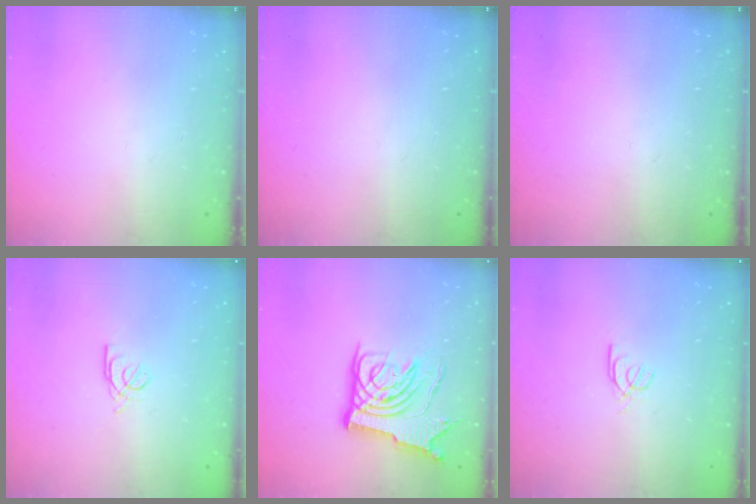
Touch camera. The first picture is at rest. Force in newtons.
{"total": 0.0}
{"total": 0.0}
{"total": 2.2, "press": 2.2, "slide": 0.6}
{"total": 13.6, "press": 13.5, "slide": 1.8}
{"total": 2.9, "press": 2.9, "slide": 0.3}